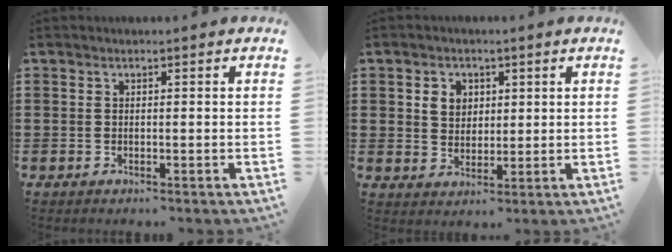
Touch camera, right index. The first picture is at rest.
{"total": 3.6, "force": [1.3, 3.0, 1.3], "torque": [-0.036, 0.013, 0.023]}